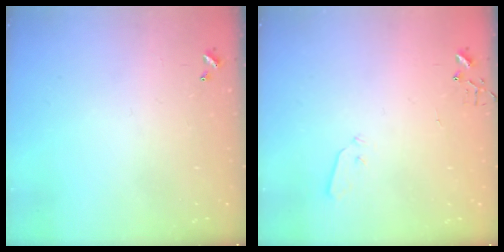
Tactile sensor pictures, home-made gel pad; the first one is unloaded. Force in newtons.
{"total": 3.5, "press": 3.5, "slide": 0.6}